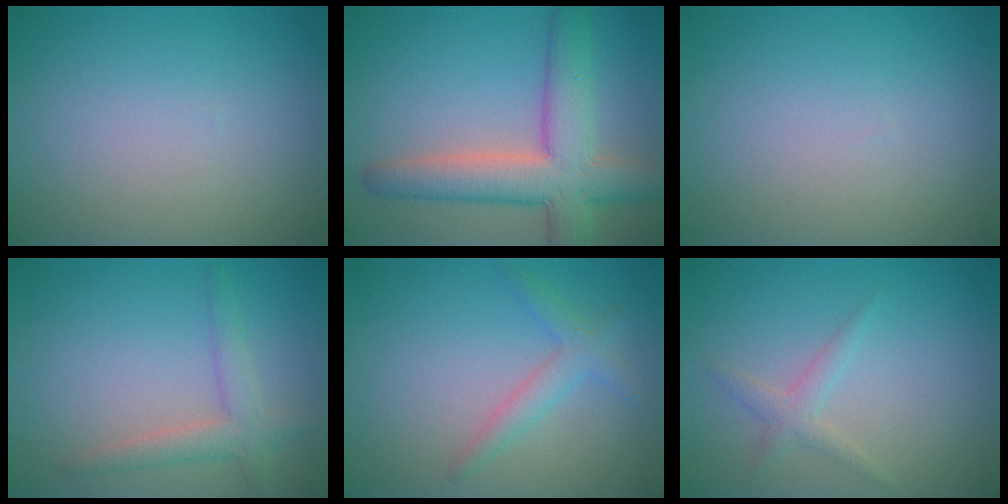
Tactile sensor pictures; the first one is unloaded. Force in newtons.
{"total": 7.4, "press": 7.4, "slide": 0.6}
{"total": 0.0}
{"total": 2.8, "press": 2.8, "slide": 0.1}
{"total": 2.2, "press": 2.2, "slide": 0.0}
{"total": 1.6, "press": 1.6, "slide": 0.0}